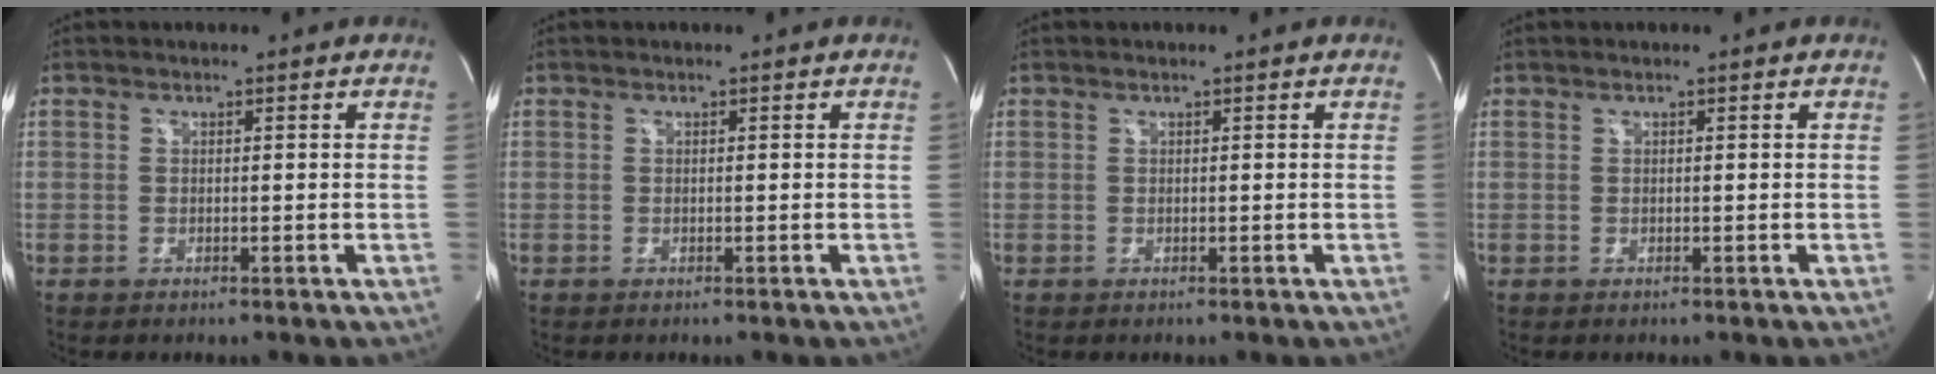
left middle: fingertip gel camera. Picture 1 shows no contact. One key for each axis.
{"total": 0.0}
{"total": 0.0}
{"total": 0.0}